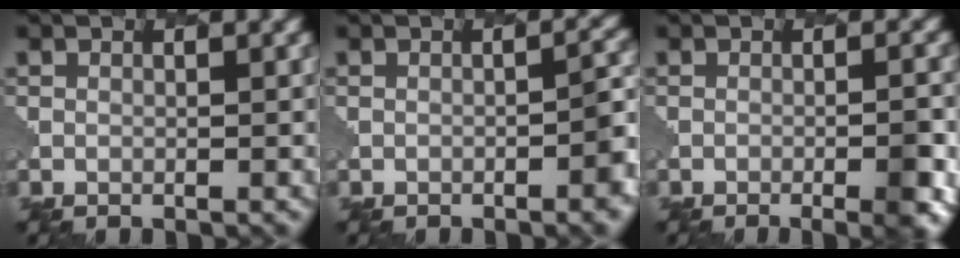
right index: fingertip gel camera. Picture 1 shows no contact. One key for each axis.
{"total": 3.0, "fx": -1.2, "fy": 0.7, "fz": 2.6, "tx": -0.032, "ty": 0.007, "tz": -0.022}
{"total": 4.2, "fx": -1.5, "fy": 1.3, "fz": 3.7, "tx": -0.040, "ty": 0.005, "tz": -0.017}